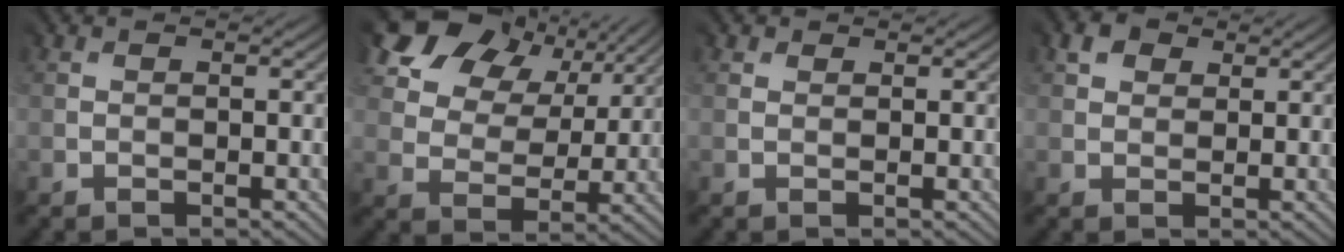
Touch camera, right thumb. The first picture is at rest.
{"total": 12.6, "force": [7.7, 8.1, 5.9], "torque": [-0.136, 0.028, 0.121]}
{"total": 1.1, "force": [0.9, 0.6, -0.4], "torque": [0.007, -0.002, 0.014]}
{"total": 2.5, "force": [2.0, 1.6, -0.1], "torque": [-0.008, 0.000, 0.034]}